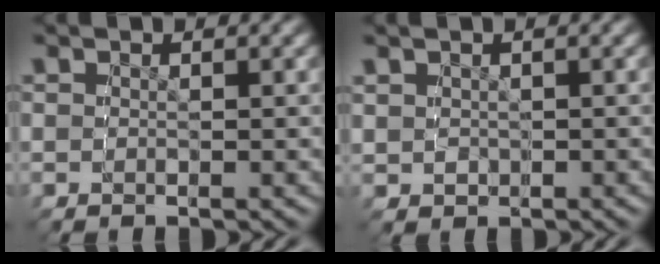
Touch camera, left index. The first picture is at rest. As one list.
[{"total": 2.4, "force": [1.0, 2.1, 0.6], "torque": [-0.019, -0.009, 0.028]}]